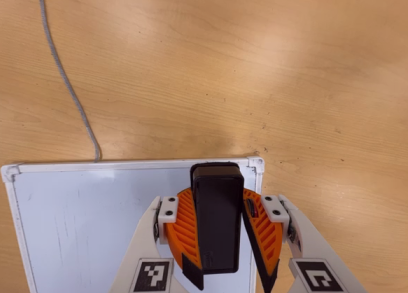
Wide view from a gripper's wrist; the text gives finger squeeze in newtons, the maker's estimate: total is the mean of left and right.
{"total": 7.9, "left": 8.2, "right": 7.5}